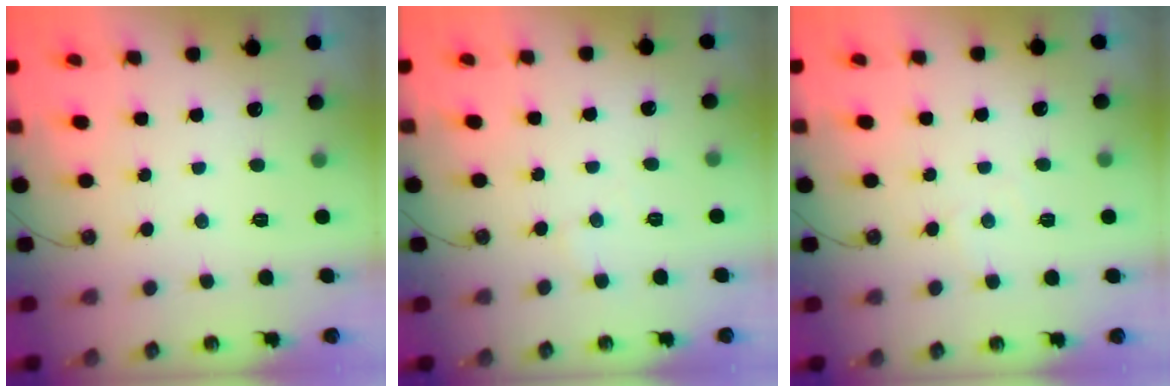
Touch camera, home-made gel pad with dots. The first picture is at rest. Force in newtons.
{"total": 2.6, "press": 2.5, "slide": 0.5}
{"total": 3.4, "press": 3.3, "slide": 0.5}